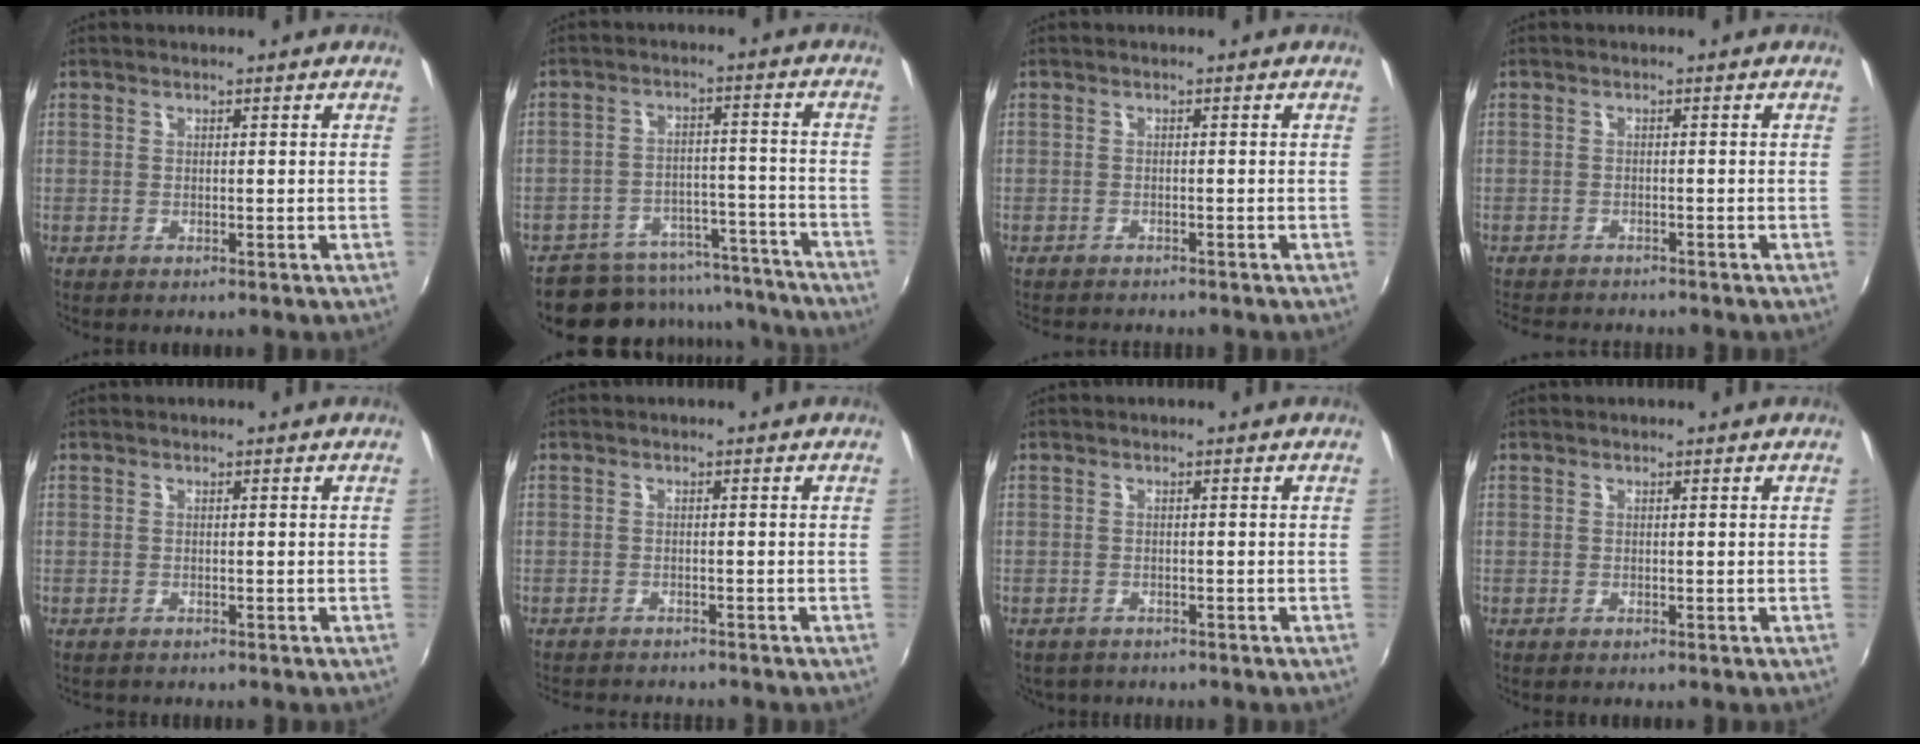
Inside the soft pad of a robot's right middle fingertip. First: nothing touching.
{"total": 17.0, "force": [-15.2, 6.9, 3.1], "torque": [-0.072, 0.043, -0.192]}
{"total": 3.2, "force": [-3.1, 0.5, 0.9], "torque": [-0.028, -0.014, -0.049]}
{"total": 5.9, "force": [-5.5, 1.1, 1.7], "torque": [-0.050, -0.015, -0.088]}
{"total": 0.5, "force": [-0.5, 0.1, 0.1], "torque": [-0.002, 0.000, -0.008]}
{"total": 4.5, "force": [-4.3, 0.7, 1.2], "torque": [-0.036, -0.013, -0.067]}
{"total": 2.7, "force": [-2.2, 1.5, 0.5], "torque": [-0.016, -0.011, -0.032]}
{"total": 0.0}